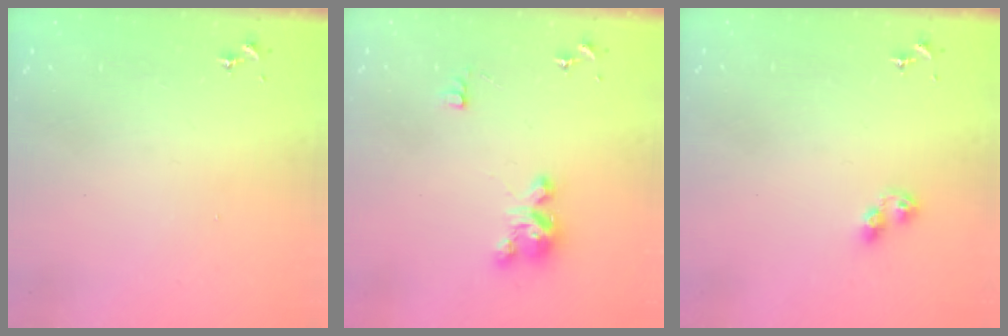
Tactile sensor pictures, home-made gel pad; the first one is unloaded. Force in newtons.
{"total": 6.1, "press": 6.1, "slide": 0.5}
{"total": 5.5, "press": 5.5, "slide": 0.5}